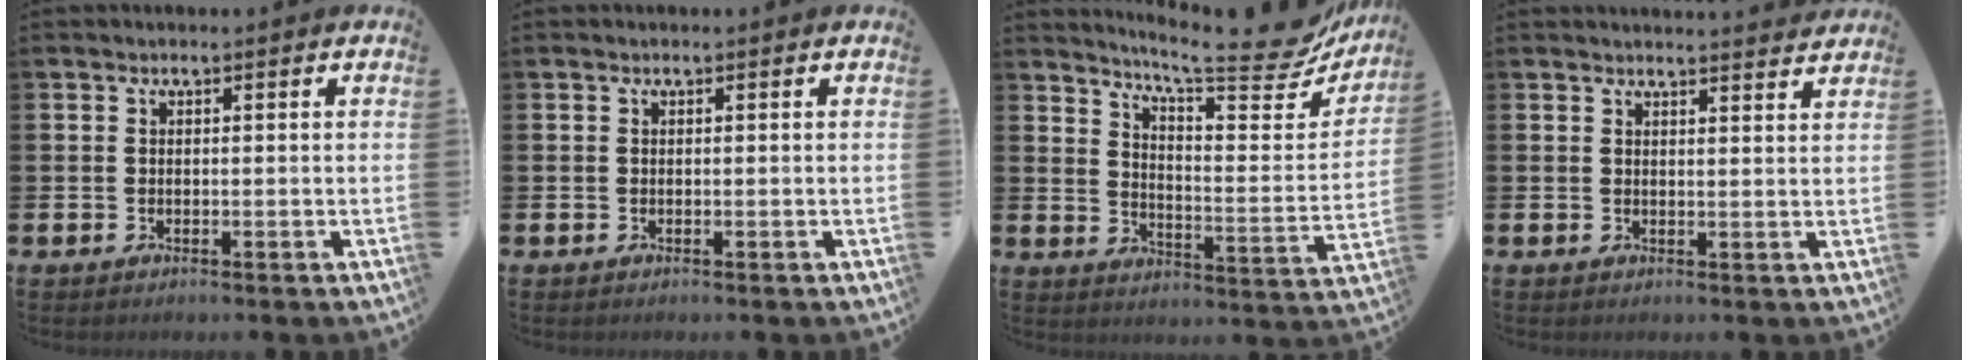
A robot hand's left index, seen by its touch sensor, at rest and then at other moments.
{"total": 0.0}
{"total": 9.6, "force": [8.3, 1.5, 4.6], "torque": [-0.070, -0.070, 0.133]}
{"total": 2.5, "force": [2.5, -0.1, -0.1], "torque": [0.011, -0.020, 0.043]}